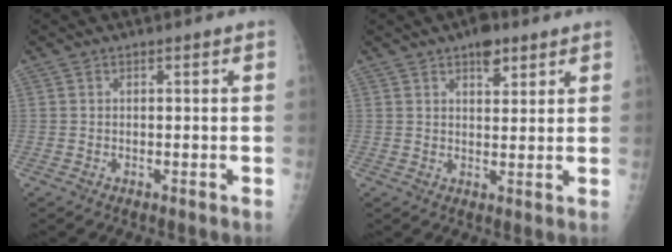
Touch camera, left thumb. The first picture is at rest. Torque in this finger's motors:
{"motor_torque": [0.46, 0.19, 0.47, -0.09, 0.12]}